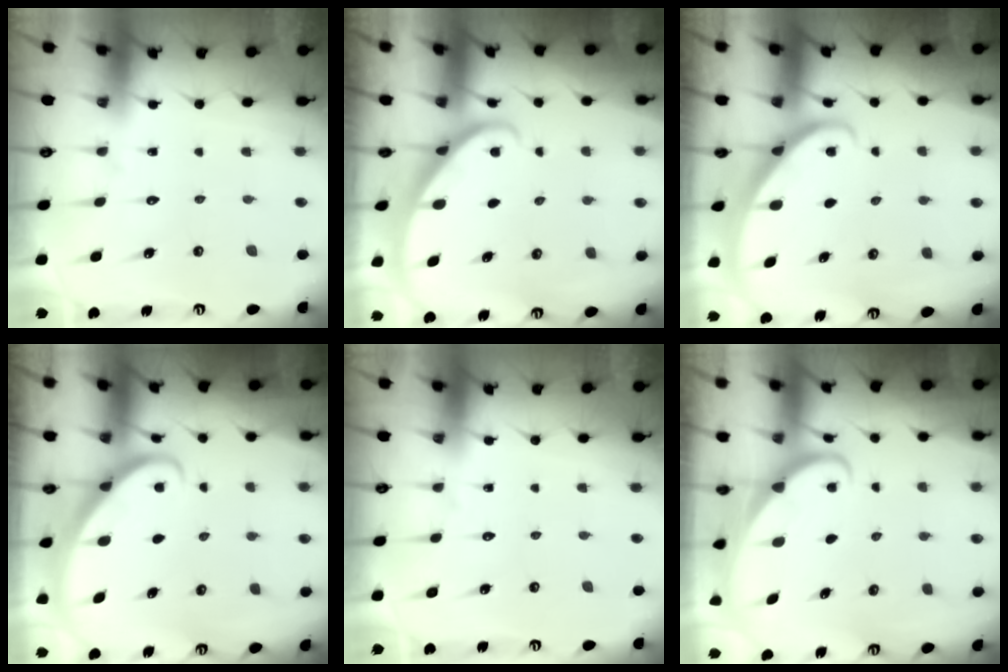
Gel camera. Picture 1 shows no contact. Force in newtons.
{"total": 2.2, "press": 2.2, "slide": 0.1}
{"total": 1.9, "press": 1.9, "slide": 0.2}
{"total": 2.7, "press": 2.7, "slide": 0.2}
{"total": 0.0}
{"total": 1.6, "press": 1.6, "slide": 0.0}